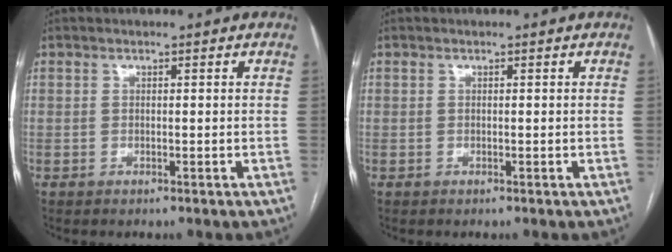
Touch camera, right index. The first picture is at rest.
{"total": 0.0}